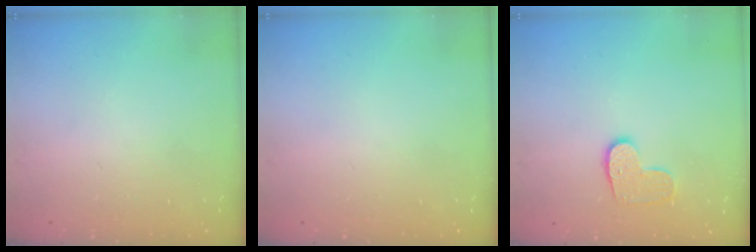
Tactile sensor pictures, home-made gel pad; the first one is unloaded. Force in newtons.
{"total": 0.0}
{"total": 8.3, "press": 8.3, "slide": 0.3}